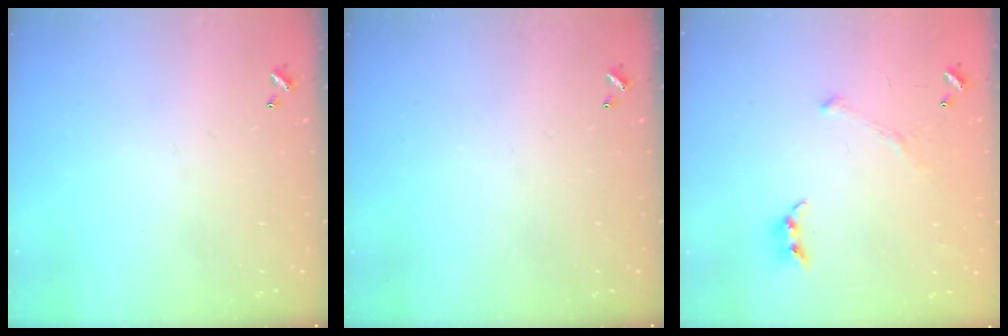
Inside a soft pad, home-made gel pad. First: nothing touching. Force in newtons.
{"total": 0.0}
{"total": 3.9, "press": 3.8, "slide": 0.7}